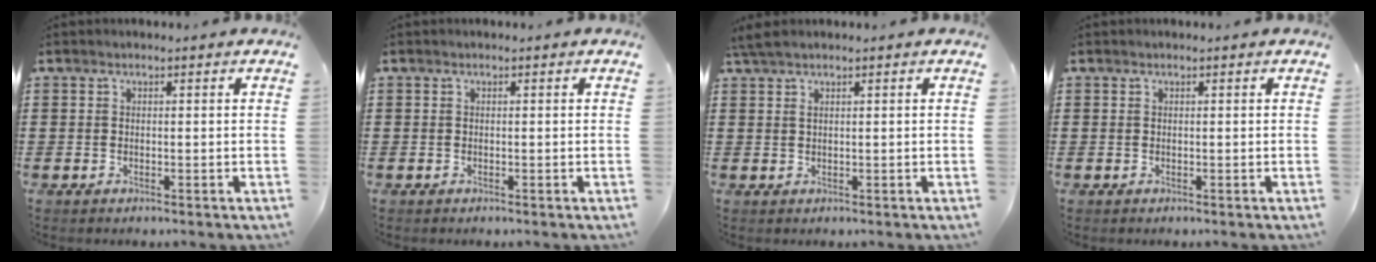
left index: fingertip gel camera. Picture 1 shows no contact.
{"total": 0.0}
{"total": 1.6, "force": [1.0, 0.2, 1.3], "torque": [-0.028, 0.000, 0.019]}
{"total": 0.0}